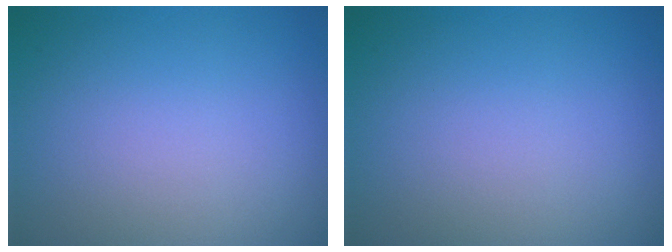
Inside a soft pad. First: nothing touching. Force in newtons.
{"total": 0.0}